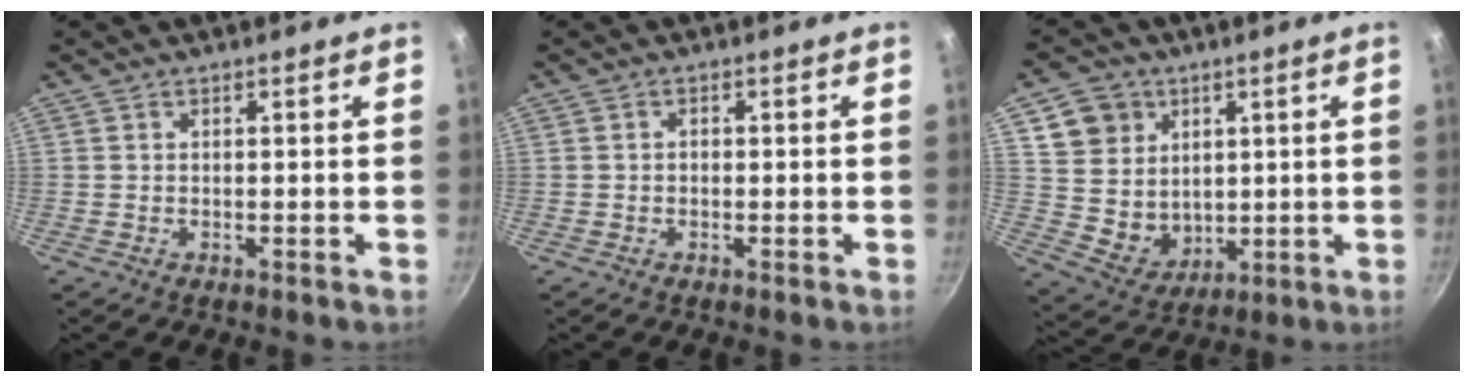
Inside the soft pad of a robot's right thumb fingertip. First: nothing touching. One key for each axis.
{"total": 0.8, "fx": -0.3, "fy": 0.6, "fz": 0.4, "tx": -0.007, "ty": 0.004, "tz": -0.005}
{"total": 12.3, "fx": 4.1, "fy": 10.8, "fz": 4.2, "tx": -0.043, "ty": -0.014, "tz": 0.092}